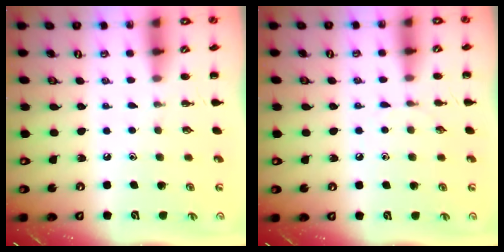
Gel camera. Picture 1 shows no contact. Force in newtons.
{"total": 4.4, "press": 4.1, "slide": 1.6}